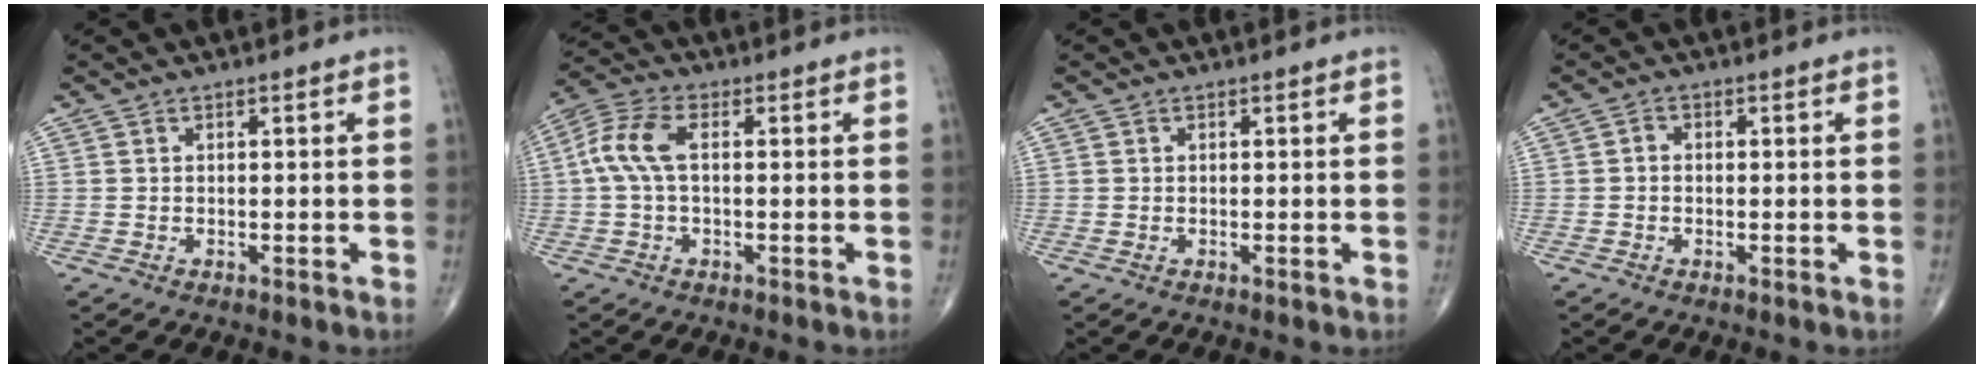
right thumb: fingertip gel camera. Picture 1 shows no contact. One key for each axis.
{"total": 7.2, "fx": 0.5, "fy": 3.7, "fz": 6.2, "tx": -0.150, "ty": 0.024, "tz": 0.006}
{"total": 0.0}
{"total": 1.3, "fx": -0.1, "fy": 1.0, "fz": 0.8, "tx": -0.005, "ty": 0.004, "tz": -0.006}